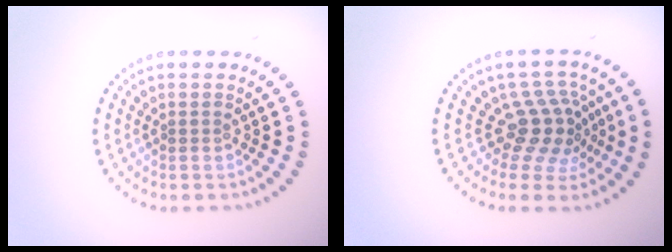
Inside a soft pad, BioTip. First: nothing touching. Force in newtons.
{"total": 3.9, "press": 2.7, "slide": 2.8}